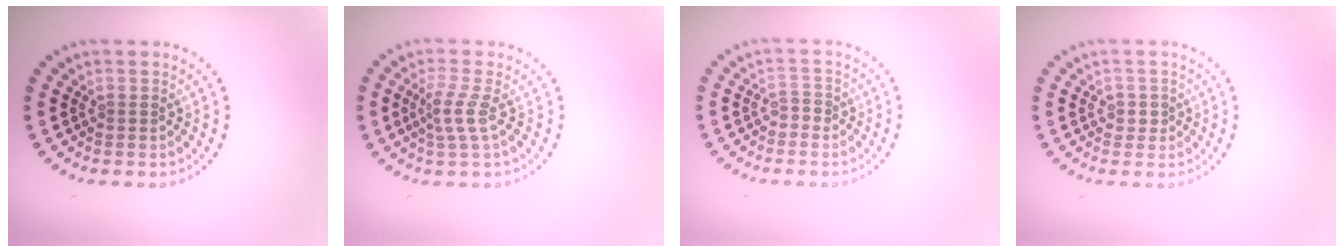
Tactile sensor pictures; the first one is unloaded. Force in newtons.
{"total": 2.3, "press": 1.7, "slide": 1.5}
{"total": 1.0, "press": 0.8, "slide": 0.5}
{"total": 1.2, "press": 1.0, "slide": 0.6}